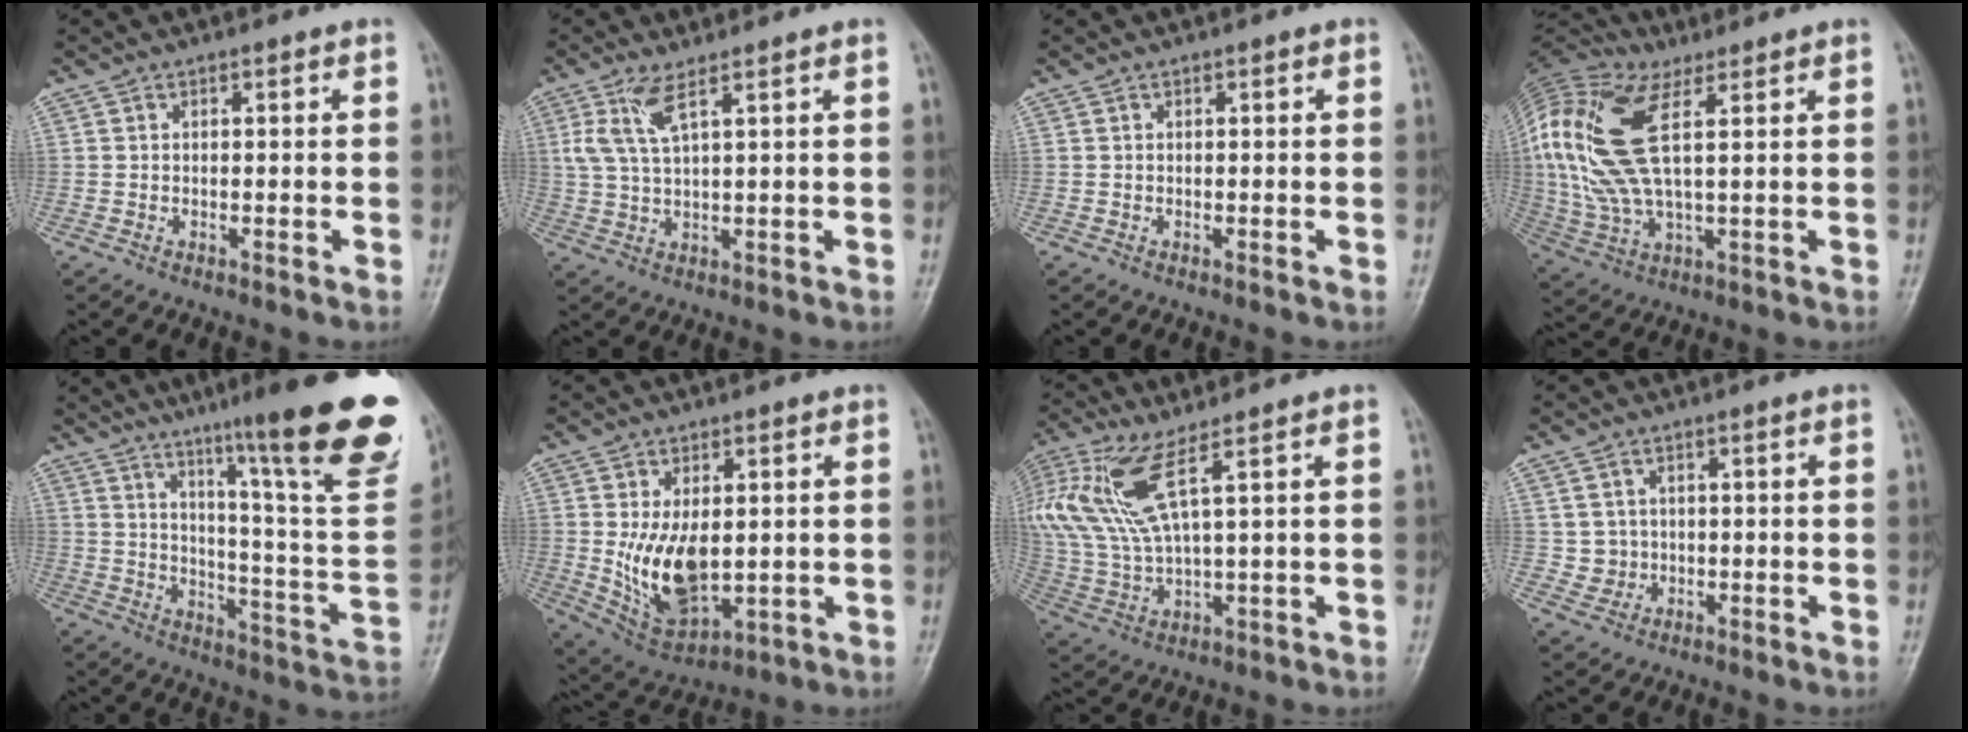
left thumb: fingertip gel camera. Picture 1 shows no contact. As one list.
[{"total": 5.2, "force": [2.6, 1.0, 4.4], "torque": [-0.109, -0.005, 0.061]}, {"total": 0.0}, {"total": 18.8, "force": [5.1, 7.7, 16.4], "torque": [-0.378, 0.004, 0.092]}, {"total": 27.4, "force": [17.1, 2.8, 21.2], "torque": [-0.259, -0.084, 0.240]}, {"total": 11.8, "force": [0.1, 6.7, 9.7], "torque": [-0.153, -0.019, 0.025]}, {"total": 13.8, "force": [6.7, 3.3, 11.6], "torque": [-0.293, -0.016, 0.141]}, {"total": 2.6, "force": [0.2, 2.6, 0.2], "torque": [0.012, 0.003, 0.006]}]